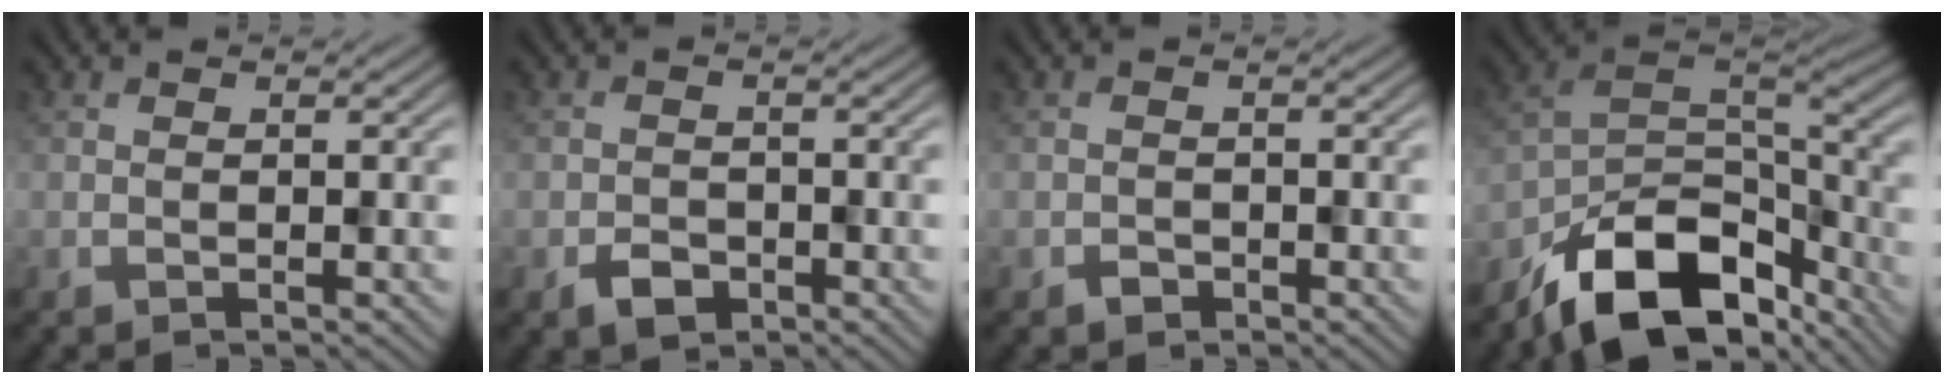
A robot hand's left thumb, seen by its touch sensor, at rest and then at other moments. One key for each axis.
{"total": 2.6, "fx": -1.5, "fy": 1.7, "fz": 1.2, "tx": -0.024, "ty": -0.002, "tz": -0.031}
{"total": 1.2, "fx": -0.8, "fy": 0.8, "fz": 0.3, "tx": -0.007, "ty": 0.000, "tz": -0.017}
{"total": 14.0, "fx": -9.7, "fy": 6.3, "fz": 7.9, "tx": -0.147, "ty": -0.015, "tz": -0.175}